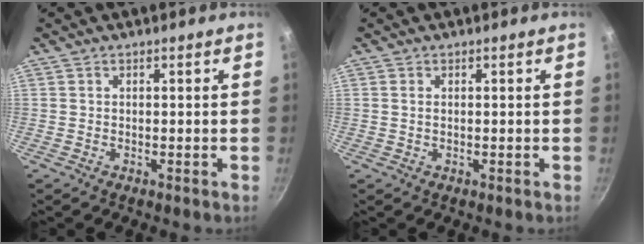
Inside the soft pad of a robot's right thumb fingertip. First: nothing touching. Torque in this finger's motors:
{"motor_torque": [-0.07, -0.04, -0.14, -0.11, -0.02]}